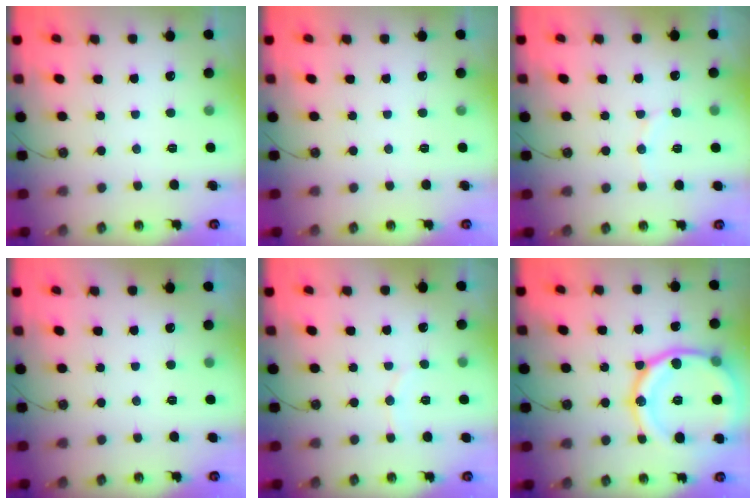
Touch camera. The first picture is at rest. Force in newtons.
{"total": 0.0}
{"total": 7.1, "press": 6.9, "slide": 1.4}
{"total": 1.1, "press": 0.6, "slide": 0.9}
{"total": 5.5, "press": 5.4, "slide": 1.0}
{"total": 21.9, "press": 21.8, "slide": 2.3}